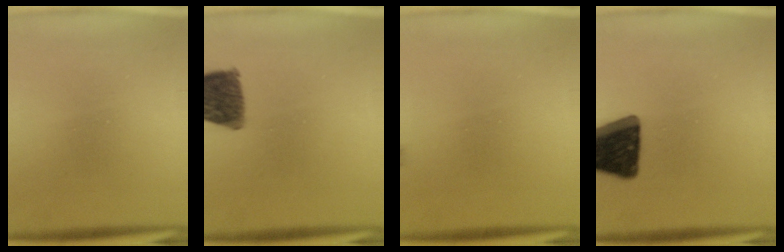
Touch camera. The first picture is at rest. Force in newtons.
{"total": 10.0}
{"total": 0.6}
{"total": 17.2}